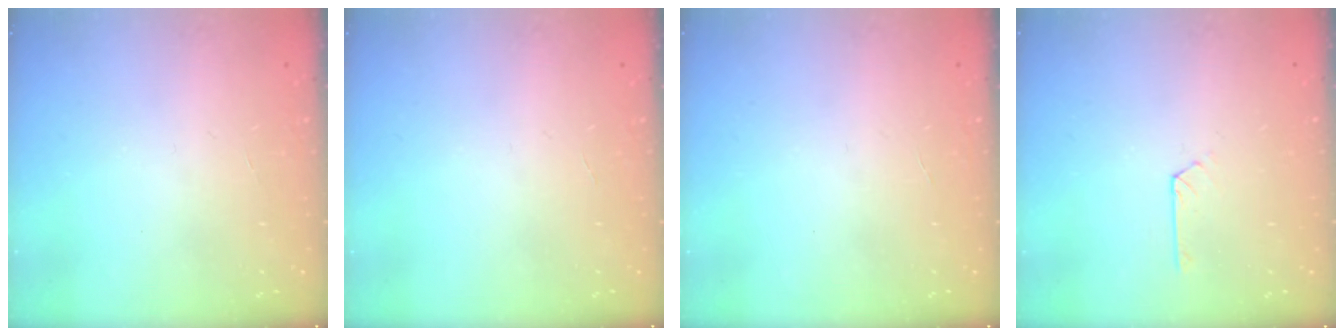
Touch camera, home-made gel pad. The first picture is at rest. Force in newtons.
{"total": 0.0}
{"total": 0.0}
{"total": 1.9, "press": 1.9, "slide": 0.2}